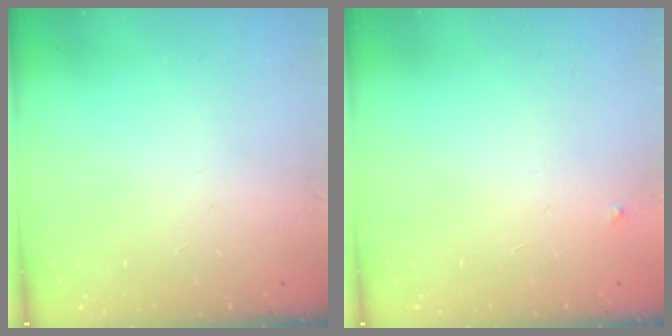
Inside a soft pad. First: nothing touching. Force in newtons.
{"total": 2.5, "press": 2.4, "slide": 0.4}